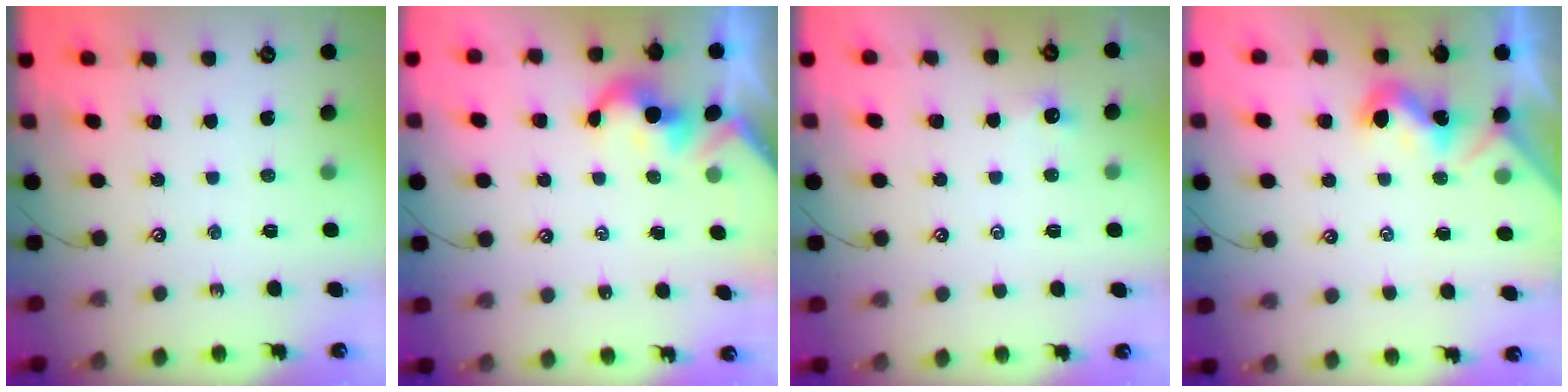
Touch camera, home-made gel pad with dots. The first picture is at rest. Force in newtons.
{"total": 2.2, "press": 2.2, "slide": 0.4}
{"total": 0.0}
{"total": 1.3, "press": 1.2, "slide": 0.3}